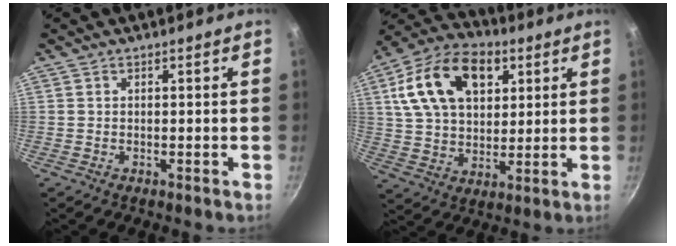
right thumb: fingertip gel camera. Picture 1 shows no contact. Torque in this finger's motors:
{"motor_torque": [1.21, 2.69, 0.91, -0.55, 0.20]}